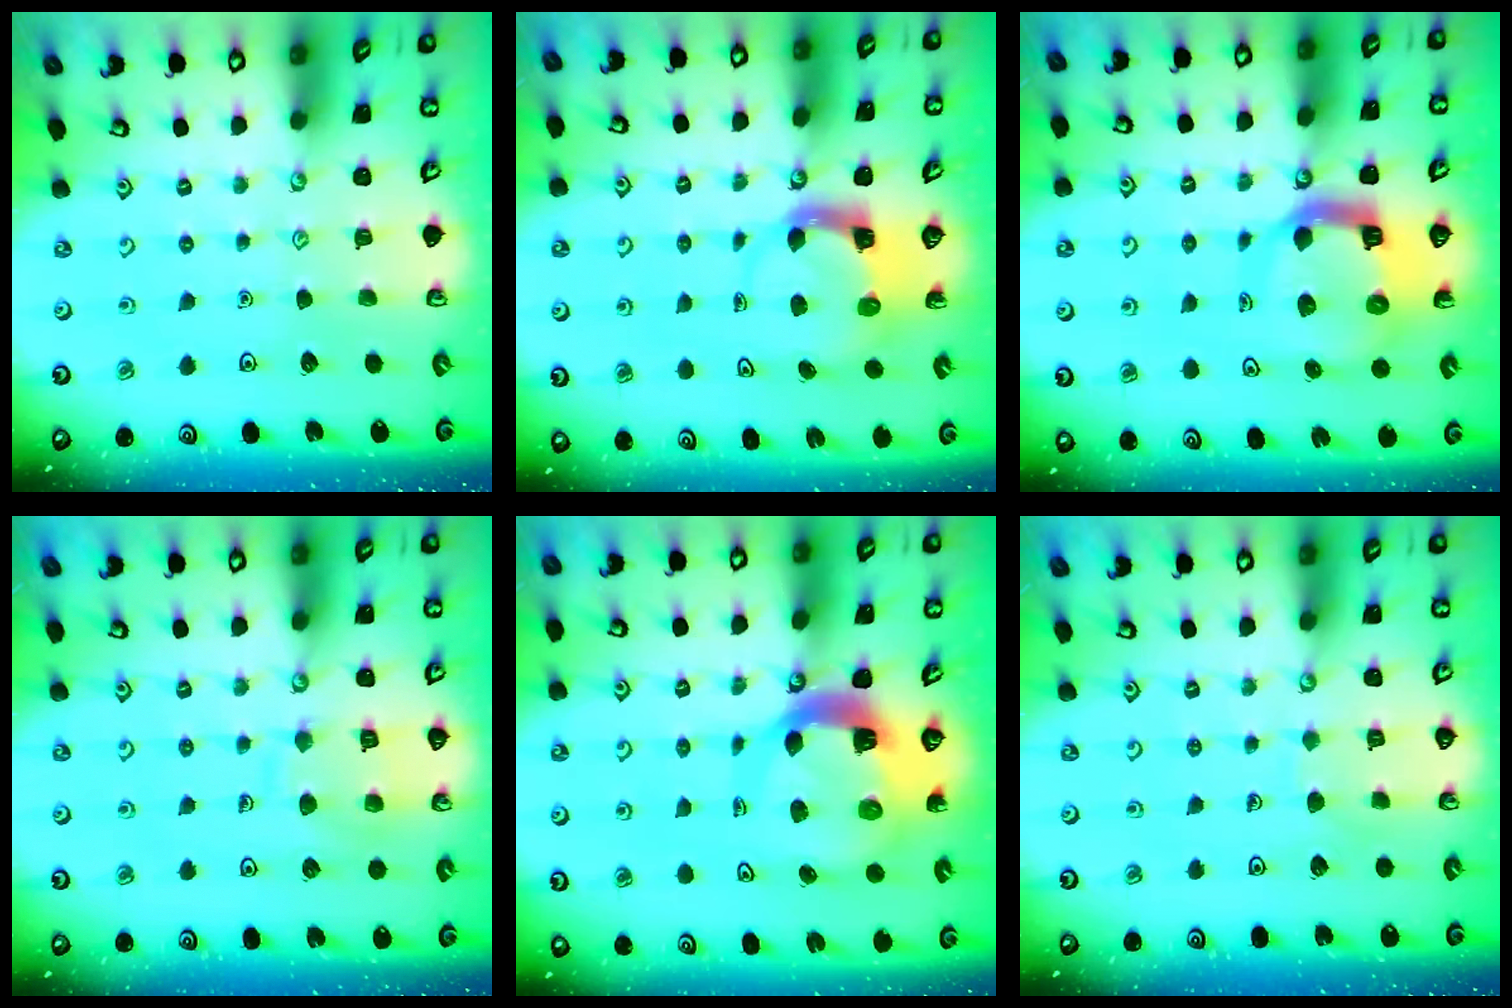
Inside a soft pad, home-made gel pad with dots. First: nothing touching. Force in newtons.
{"total": 3.6, "press": 3.5, "slide": 0.5}
{"total": 11.1, "press": 11.0, "slide": 1.5}
{"total": 10.6, "press": 10.6, "slide": 0.9}
{"total": 10.6, "press": 10.5, "slide": 1.3}
{"total": 6.1, "press": 6.1, "slide": 0.4}